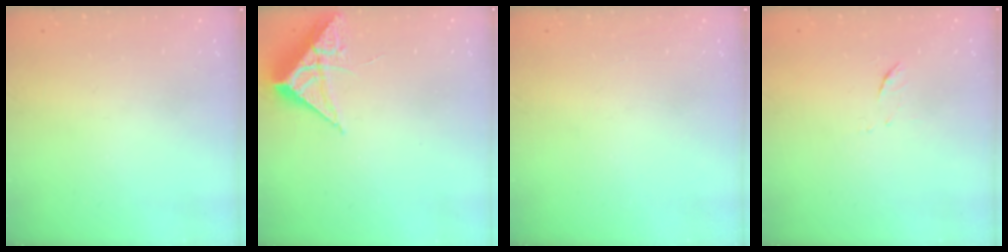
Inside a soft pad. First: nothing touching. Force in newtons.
{"total": 7.0, "press": 7.0, "slide": 0.3}
{"total": 0.0}
{"total": 5.2, "press": 5.1, "slide": 0.7}